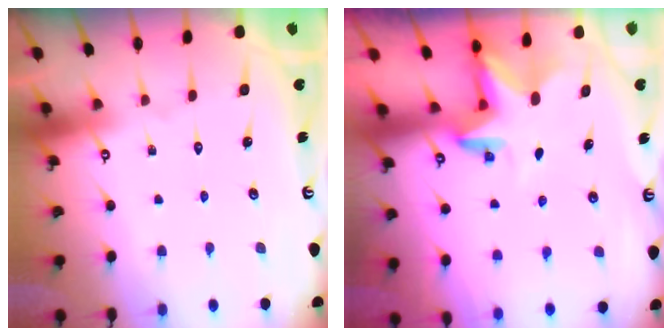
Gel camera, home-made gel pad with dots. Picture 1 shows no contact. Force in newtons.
{"total": 2.8, "press": 2.8, "slide": 0.2}